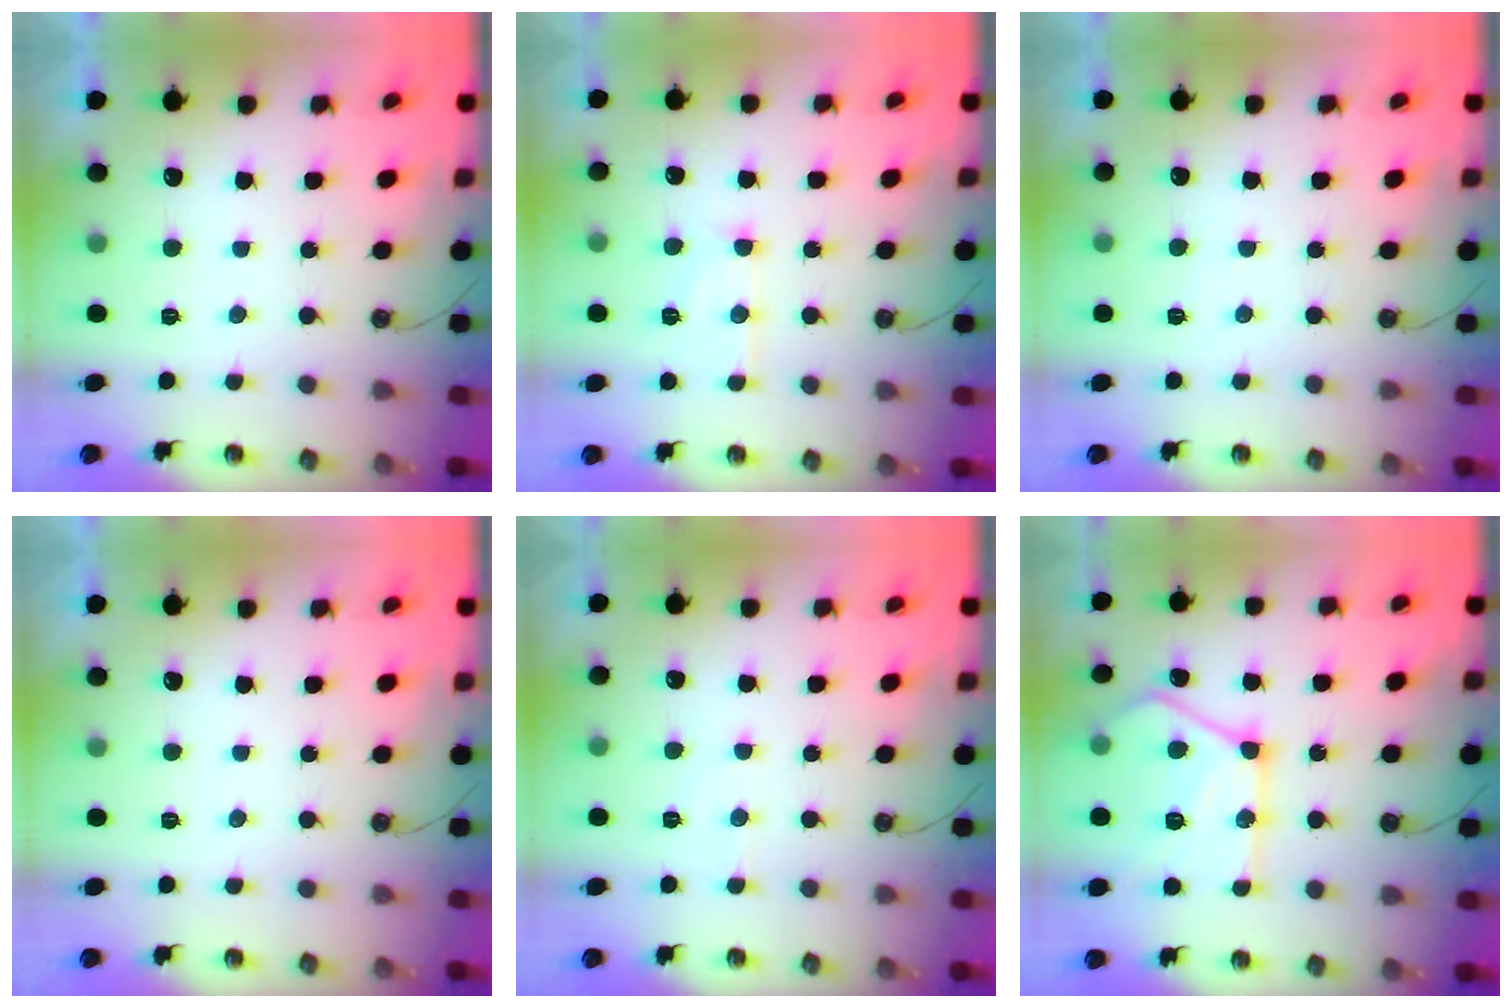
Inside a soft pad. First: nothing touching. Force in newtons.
{"total": 8.7, "press": 8.7, "slide": 0.2}
{"total": 2.4, "press": 2.4, "slide": 0.4}
{"total": 0.0}
{"total": 4.8, "press": 4.7, "slide": 0.5}
{"total": 19.3, "press": 19.2, "slide": 2.1}